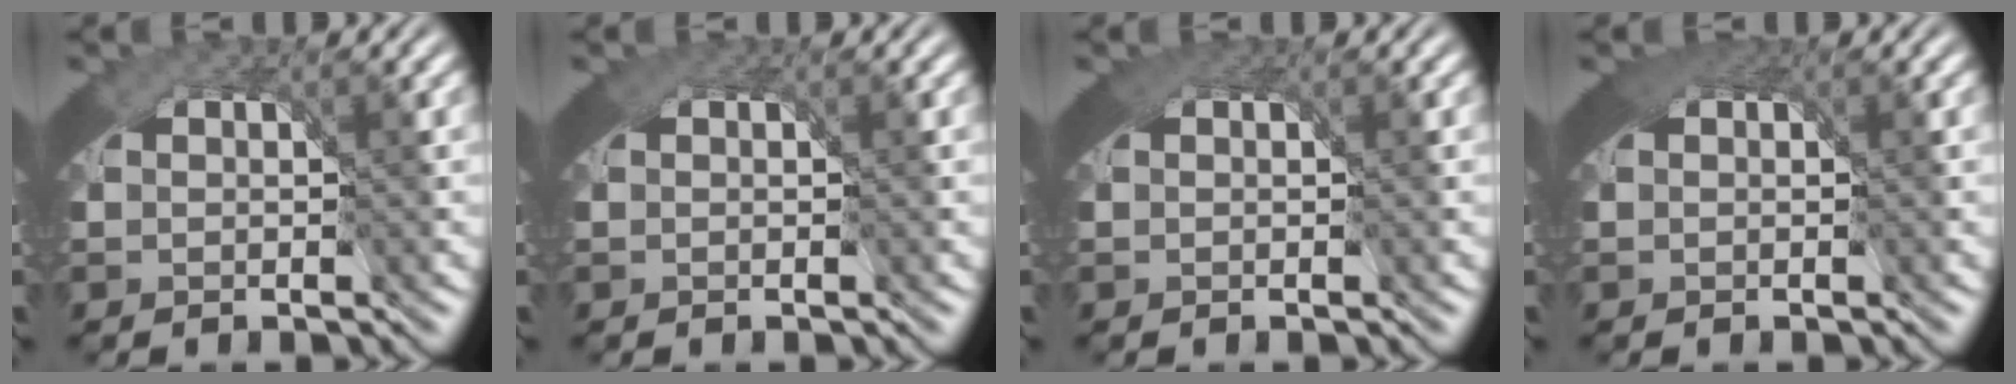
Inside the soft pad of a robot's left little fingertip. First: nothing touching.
{"total": 0.9, "force": [0.4, 0.7, 0.5], "torque": [-0.010, -0.002, 0.006]}
{"total": 1.5, "force": [0.9, 0.9, 0.9], "torque": [-0.015, -0.003, 0.014]}
{"total": 2.3, "force": [1.0, 1.3, 1.7], "torque": [-0.029, -0.006, 0.017]}